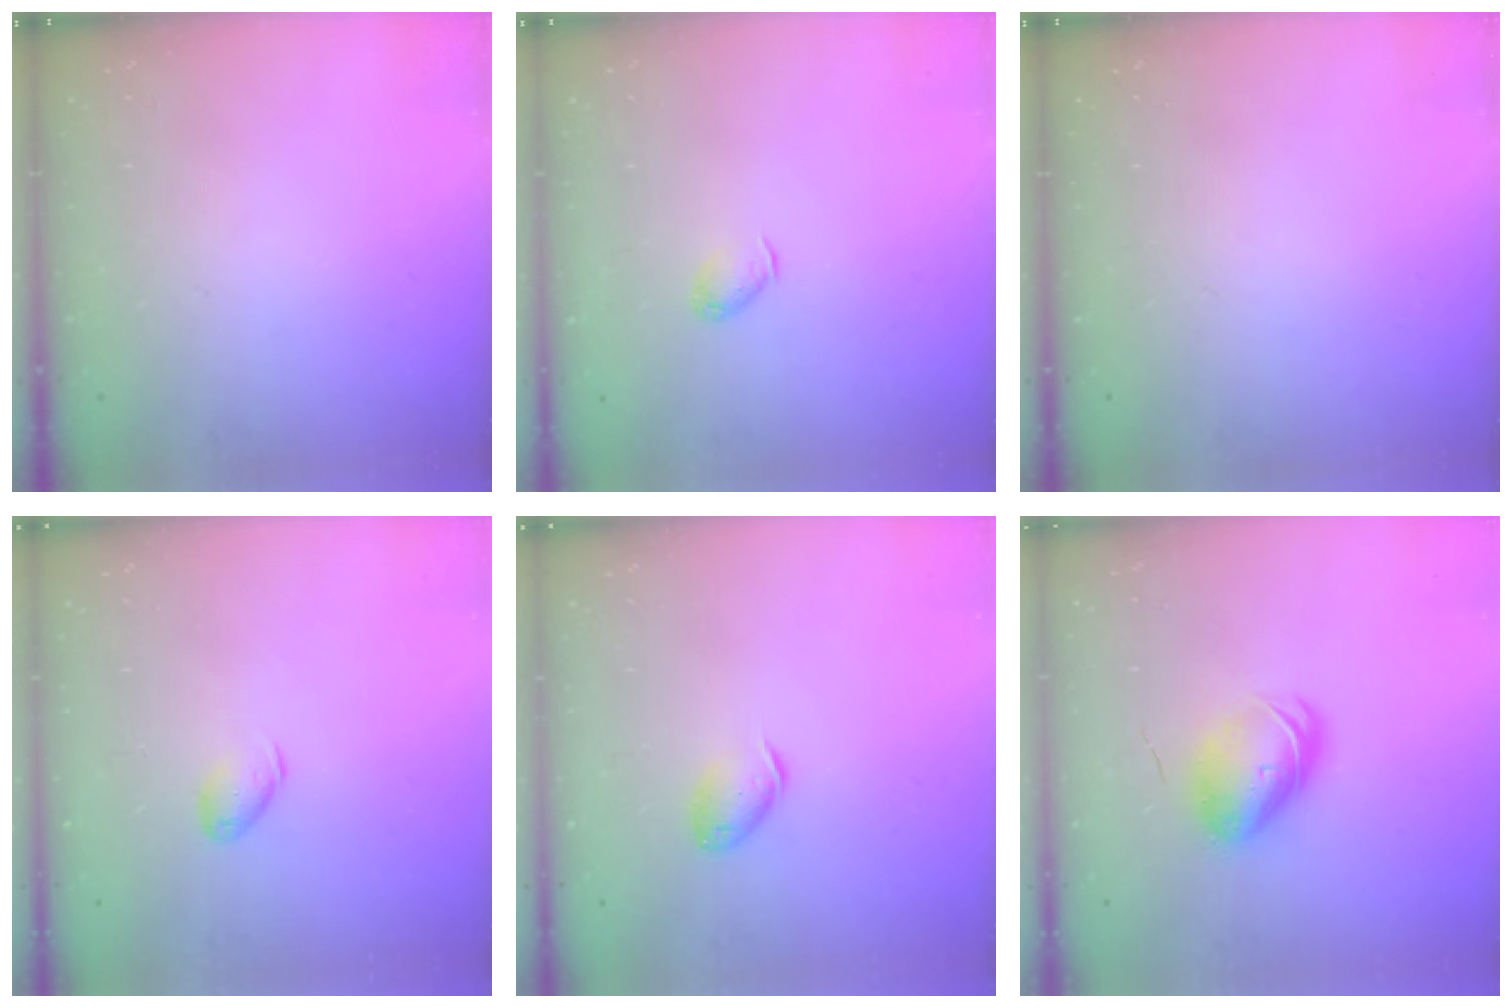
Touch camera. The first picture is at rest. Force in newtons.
{"total": 3.7, "press": 3.7, "slide": 0.7}
{"total": 0.0}
{"total": 6.0, "press": 5.9, "slide": 1.0}
{"total": 8.3, "press": 8.2, "slide": 0.7}
{"total": 9.1, "press": 8.9, "slide": 1.9}